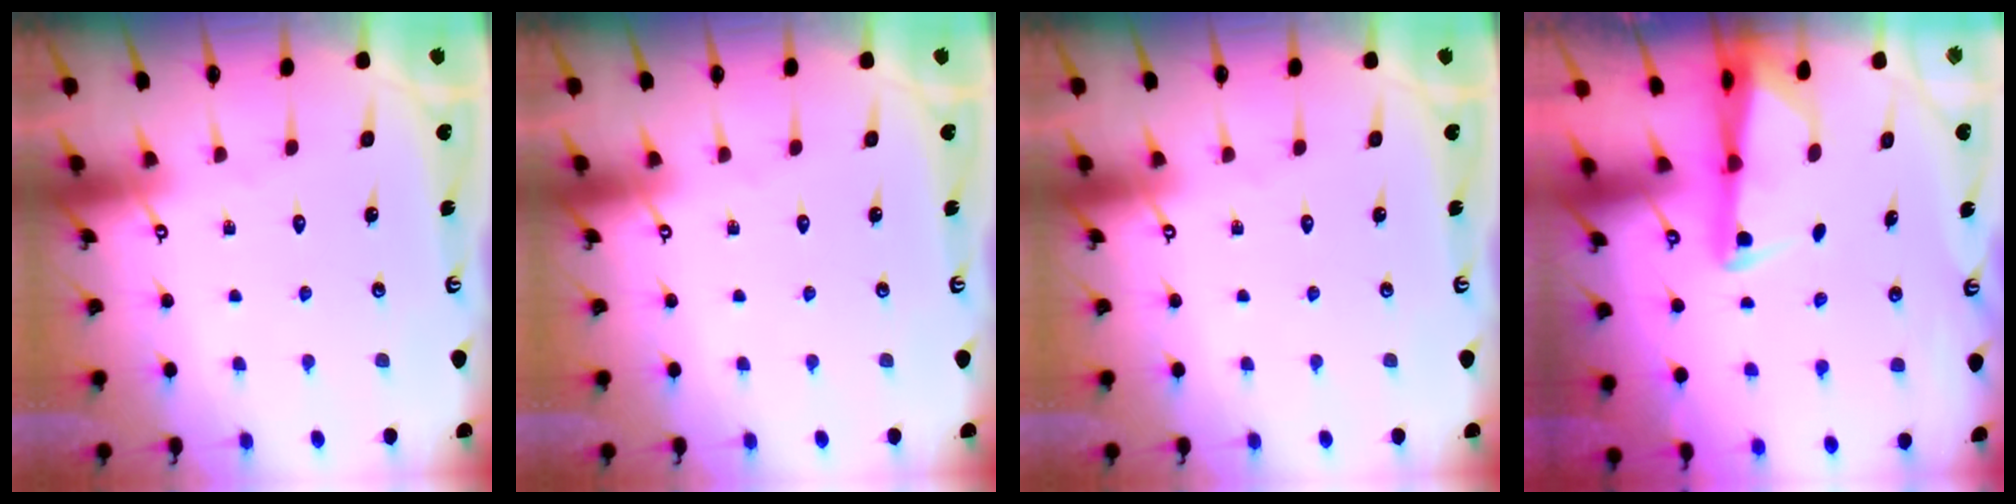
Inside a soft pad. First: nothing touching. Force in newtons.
{"total": 0.0}
{"total": 0.0}
{"total": 2.5, "press": 2.5, "slide": 0.5}